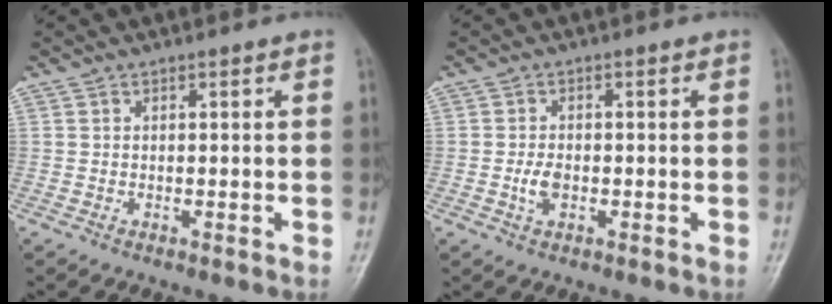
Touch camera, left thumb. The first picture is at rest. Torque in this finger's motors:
{"motor_torque": [-0.13, 0.25, 0.26, 0.15, 0.00]}